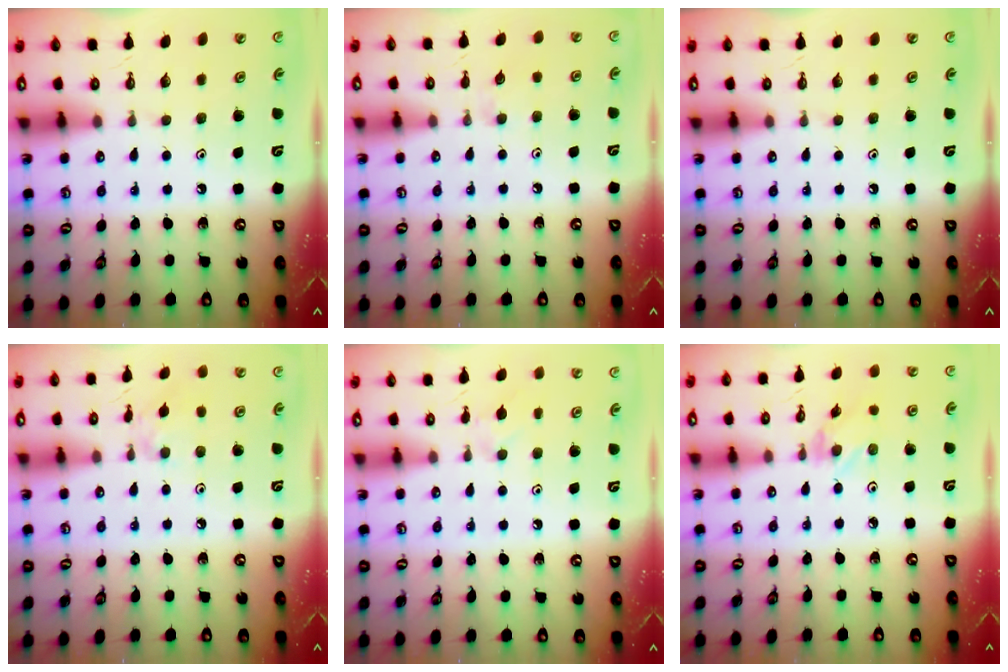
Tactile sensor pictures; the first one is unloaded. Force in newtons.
{"total": 3.9, "press": 3.9, "slide": 0.6}
{"total": 0.0}
{"total": 1.9, "press": 1.8, "slide": 0.5}
{"total": 5.9, "press": 5.8, "slide": 0.8}
{"total": 0.6, "press": 0.6, "slide": 0.2}